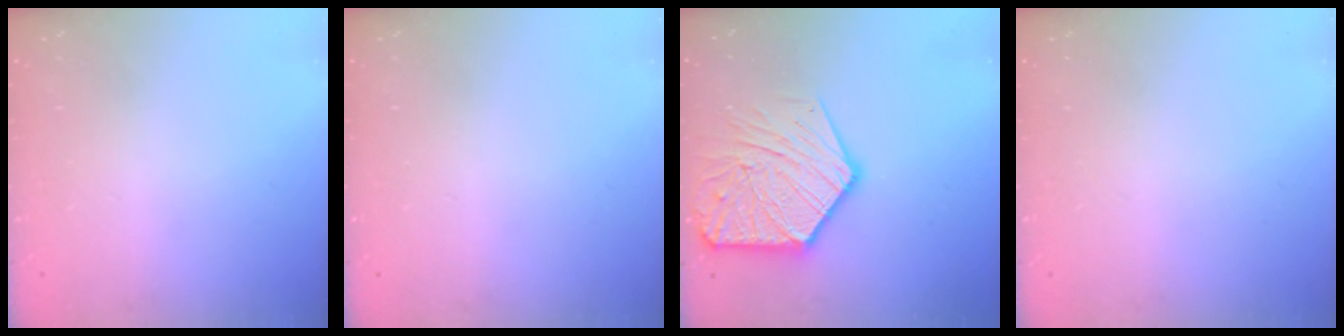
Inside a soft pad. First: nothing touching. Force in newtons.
{"total": 0.0}
{"total": 15.9, "press": 15.9, "slide": 1.2}
{"total": 0.0}